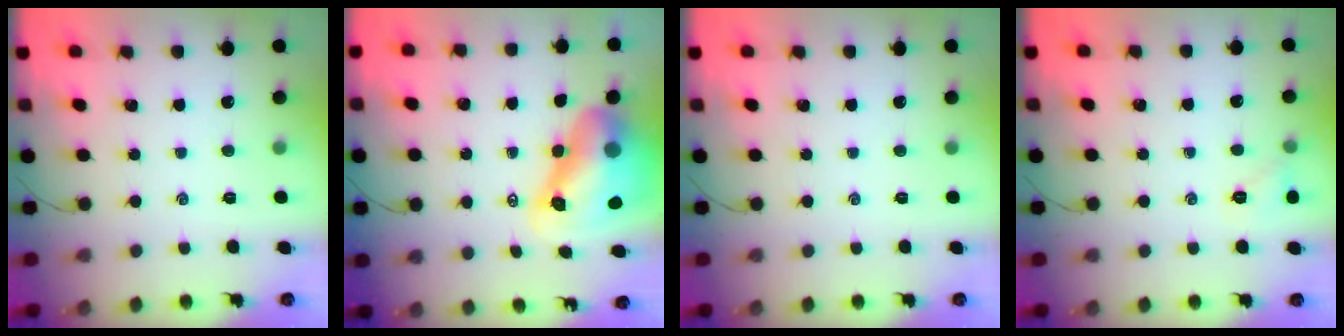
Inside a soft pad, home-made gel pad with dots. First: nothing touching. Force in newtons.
{"total": 13.3, "press": 12.8, "slide": 3.8}
{"total": 0.0}
{"total": 5.0, "press": 4.8, "slide": 1.4}